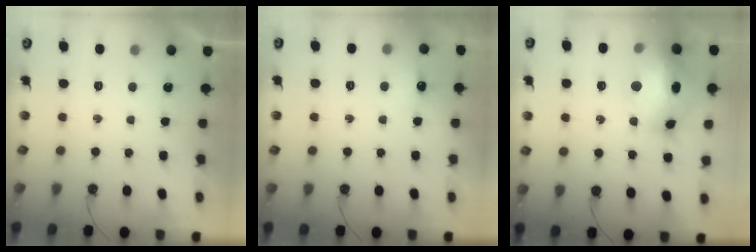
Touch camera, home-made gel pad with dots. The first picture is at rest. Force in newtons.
{"total": 5.3, "press": 5.3, "slide": 0.7}
{"total": 20.2, "press": 20.1, "slide": 2.0}